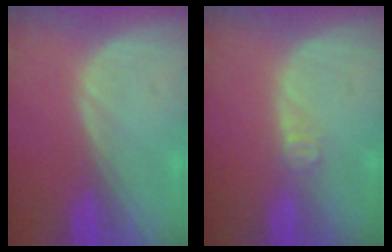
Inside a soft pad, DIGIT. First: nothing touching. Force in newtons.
{"total": 2.0, "press": 1.6, "slide": 1.1}